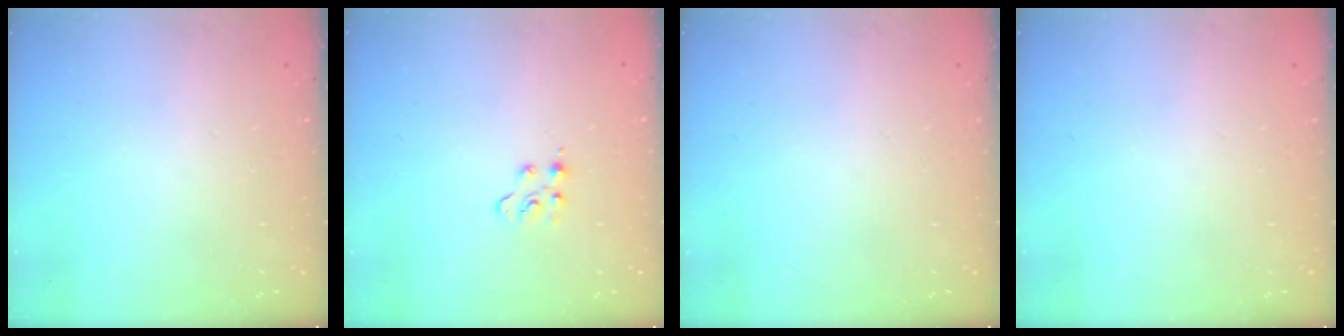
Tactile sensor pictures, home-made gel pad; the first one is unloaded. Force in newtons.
{"total": 4.8, "press": 4.7, "slide": 0.6}
{"total": 0.0}
{"total": 0.0}